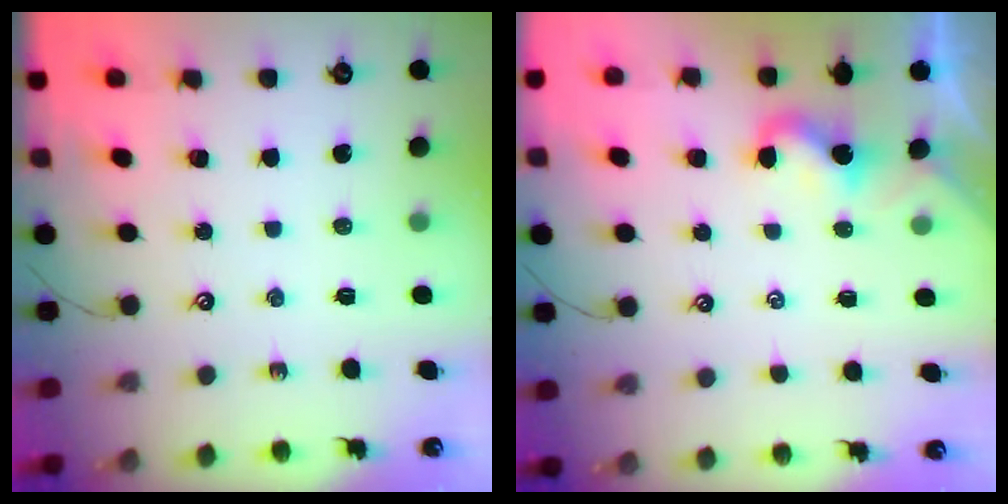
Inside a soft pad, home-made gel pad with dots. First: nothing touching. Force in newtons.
{"total": 2.1, "press": 2.0, "slide": 0.4}